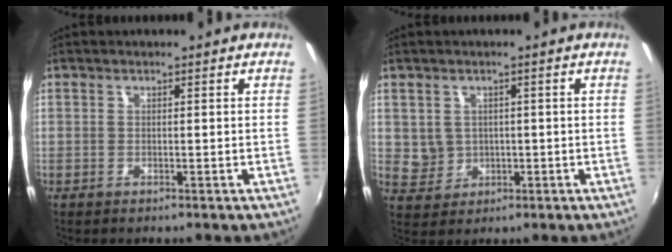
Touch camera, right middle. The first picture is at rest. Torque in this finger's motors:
{"motor_torque": [-0.18, 0.00, -0.01, 0.00]}